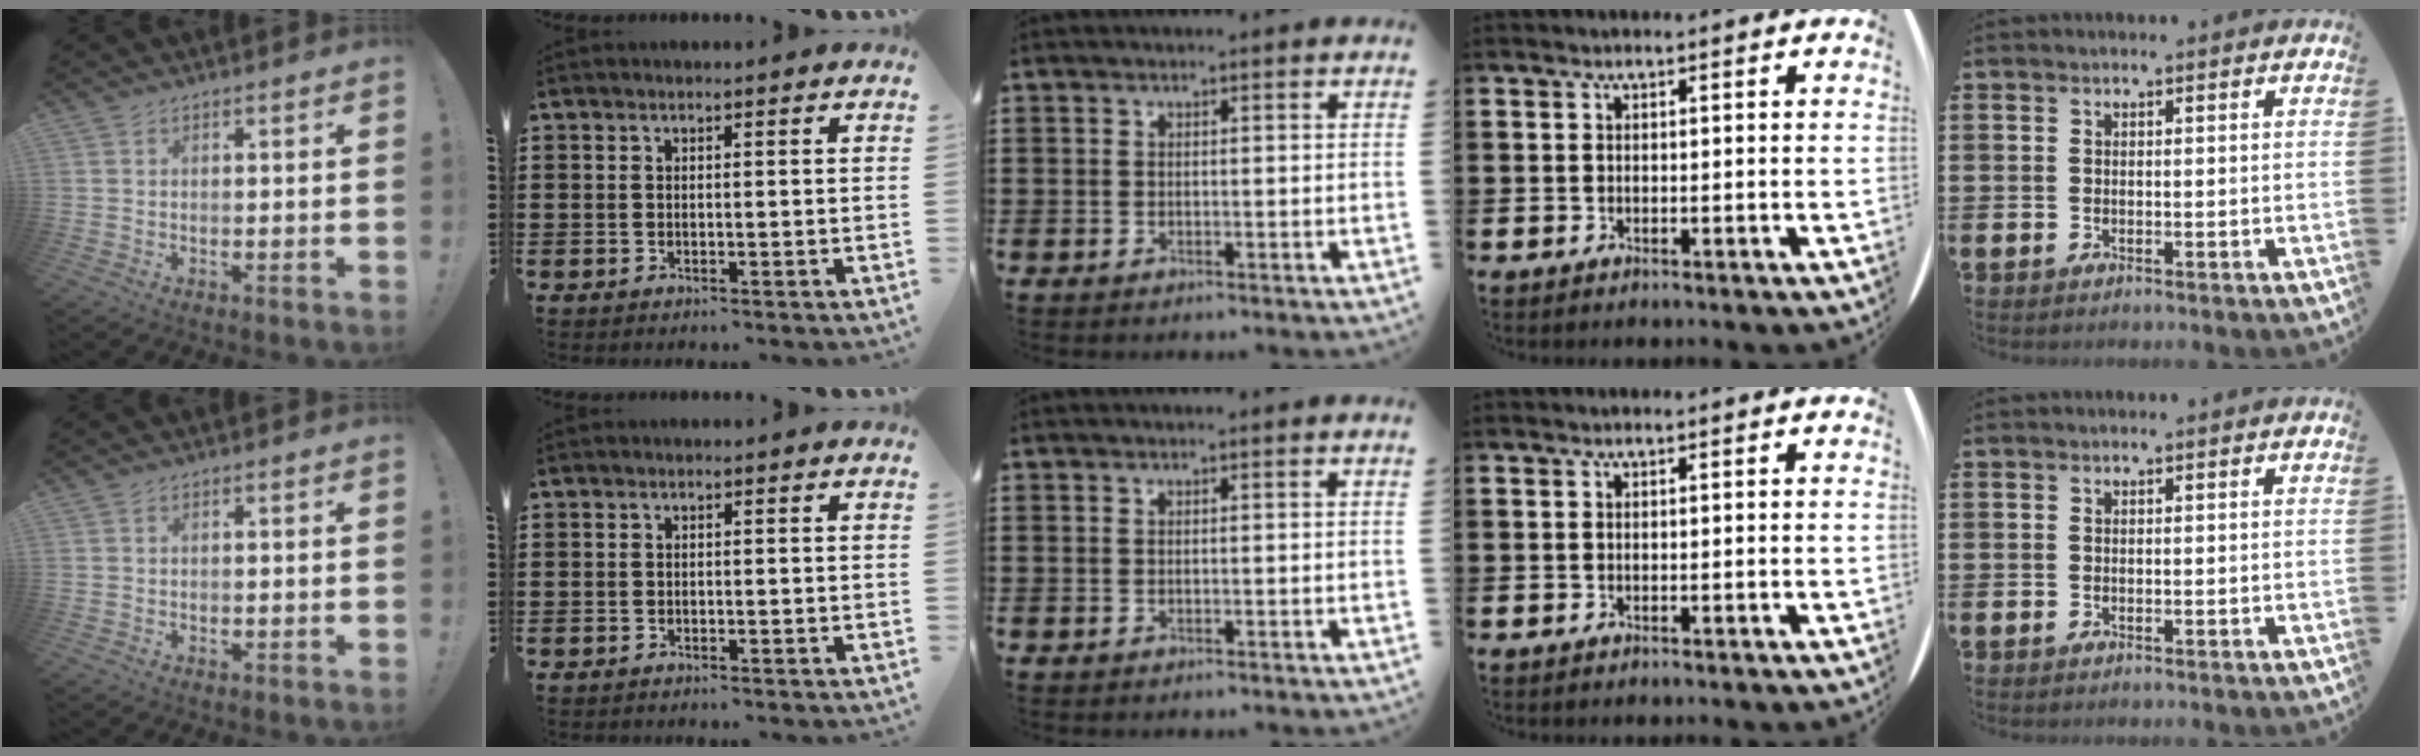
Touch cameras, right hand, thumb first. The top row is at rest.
{"index": {"total": 0.5, "force": [-0.4, 0.3, -0.1], "torque": [0.003, 0.003, -0.011]}}